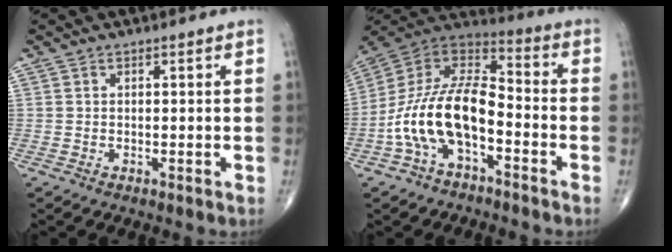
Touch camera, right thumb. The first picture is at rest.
{"total": 16.8, "force": [-5.5, 8.6, 13.3], "torque": [-0.249, 0.065, -0.106]}